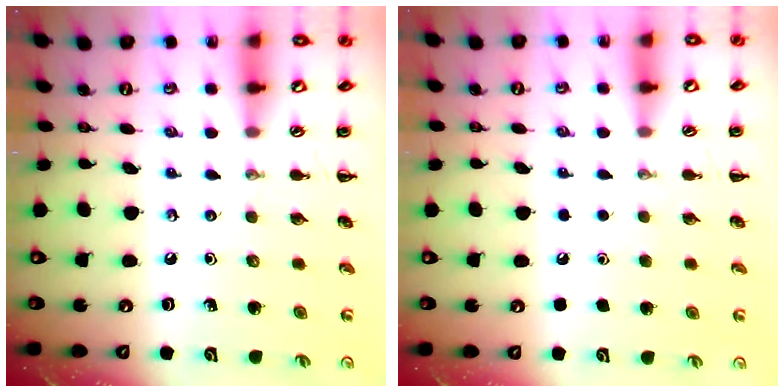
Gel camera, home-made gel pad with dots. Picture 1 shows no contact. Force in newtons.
{"total": 1.7, "press": 1.7, "slide": 0.1}